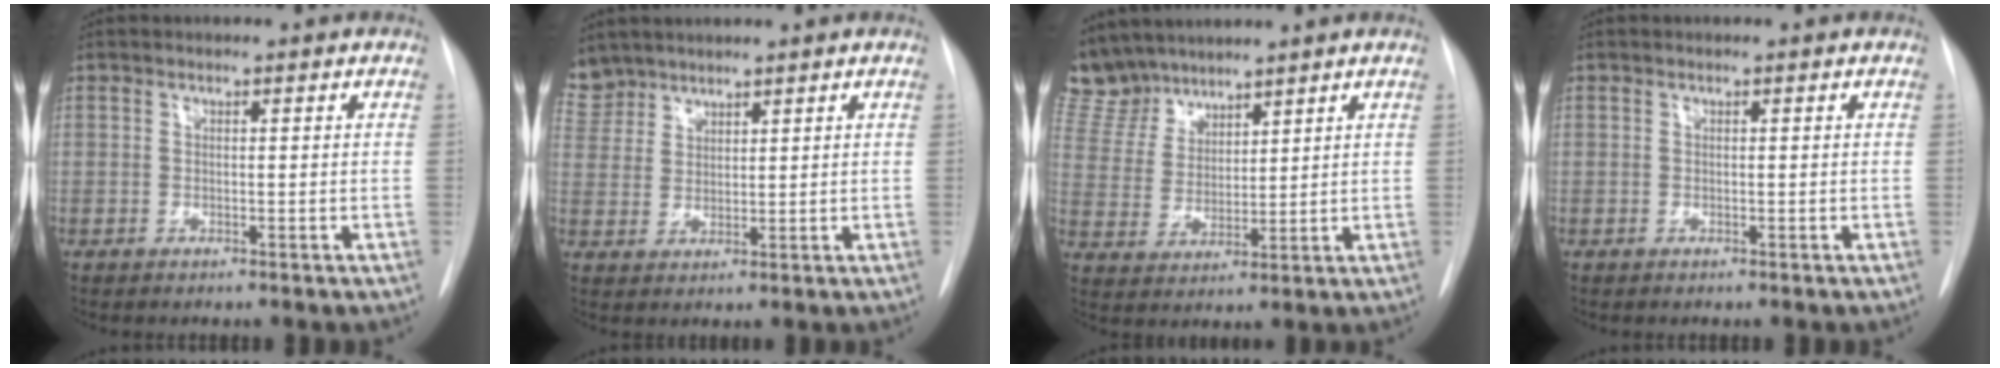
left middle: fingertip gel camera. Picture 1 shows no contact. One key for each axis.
{"total": 5.7, "fx": 5.0, "fy": 2.7, "fz": 0.0, "tx": 0.004, "ty": 0.010, "tz": 0.107}
{"total": 9.2, "fx": 8.4, "fy": 3.4, "fz": 1.2, "tx": -0.034, "ty": 0.010, "tz": 0.183}
{"total": 0.0}